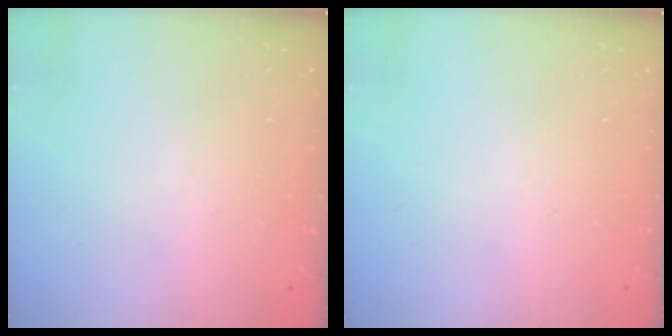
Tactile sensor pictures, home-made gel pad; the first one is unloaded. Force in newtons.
{"total": 0.0}